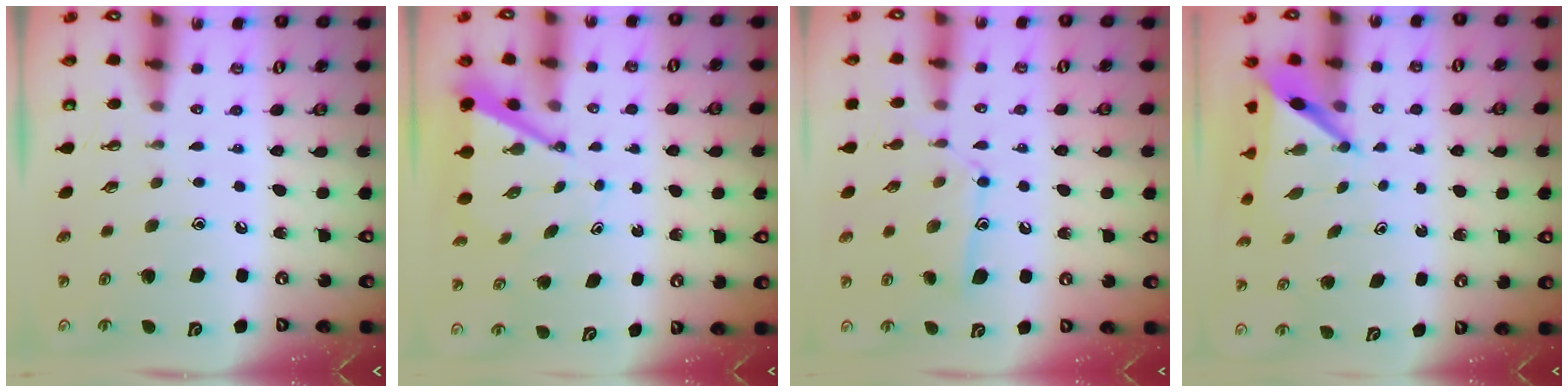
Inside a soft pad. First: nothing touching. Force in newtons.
{"total": 5.1, "press": 5.0, "slide": 0.4}
{"total": 12.0, "press": 12.0, "slide": 0.7}
{"total": 5.5, "press": 5.5, "slide": 0.2}